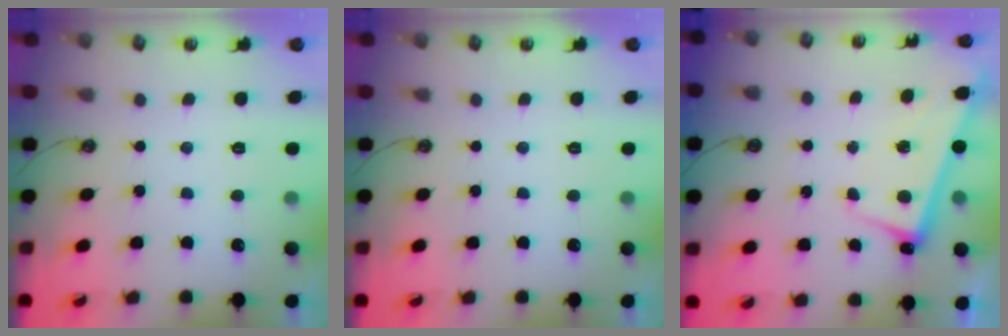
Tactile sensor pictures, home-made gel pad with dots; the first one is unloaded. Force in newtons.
{"total": 0.0}
{"total": 2.6, "press": 2.6, "slide": 0.6}